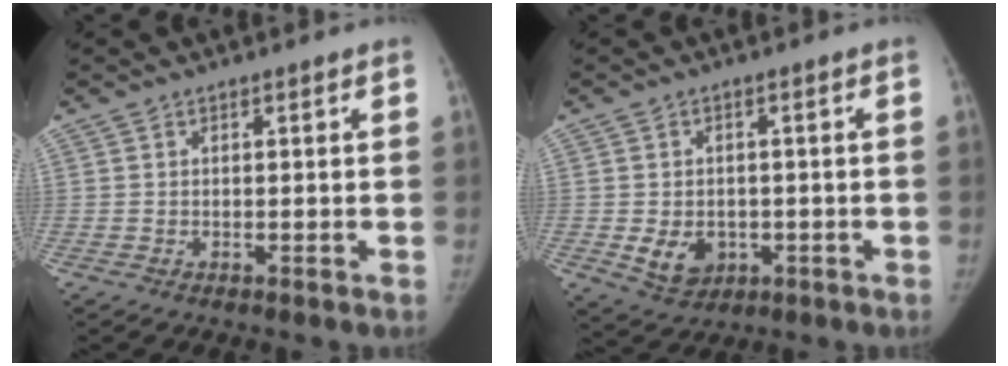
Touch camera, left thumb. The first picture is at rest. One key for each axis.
{"total": 6.2, "fx": -1.3, "fy": 4.9, "fz": 3.6, "tx": -0.038, "ty": -0.001, "tz": -0.007}